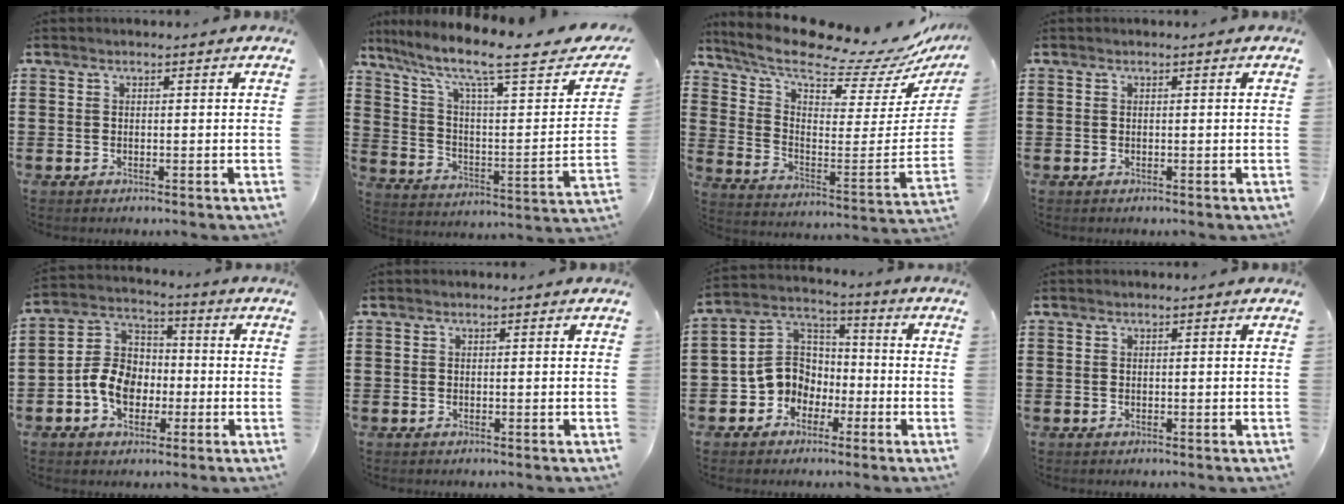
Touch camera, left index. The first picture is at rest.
{"total": 10.5, "force": [7.6, 1.6, 7.0], "torque": [-0.152, -0.047, 0.114]}
{"total": 10.9, "force": [9.1, 1.9, 5.7], "torque": [-0.126, -0.081, 0.147]}
{"total": 0.0}
{"total": 8.1, "force": [-2.5, 6.4, 4.4], "torque": [-0.120, 0.014, -0.053]}
{"total": 0.0}
{"total": 7.9, "force": [-2.3, 7.2, 2.3], "torque": [-0.094, 0.007, -0.054]}
{"total": 0.0}